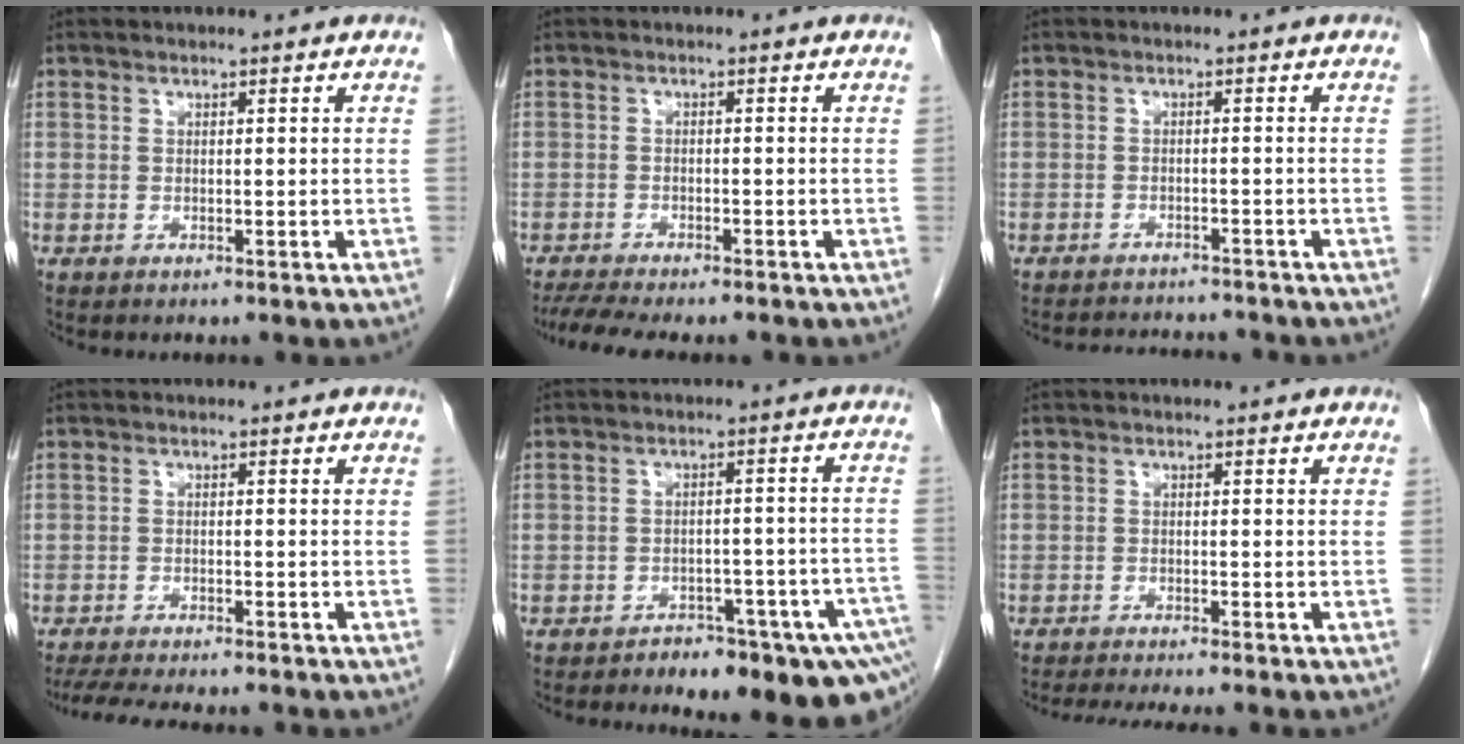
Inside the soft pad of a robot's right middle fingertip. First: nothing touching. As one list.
[{"total": 9.6, "force": [-8.4, 1.4, 4.5], "torque": [-0.065, -0.007, -0.124]}, {"total": 8.4, "force": [-8.0, 1.6, 2.0], "torque": [-0.030, 0.002, -0.101]}, {"total": 11.2, "force": [-9.9, 1.6, 5.1], "torque": [-0.074, -0.014, -0.139]}, {"total": 13.2, "force": [-9.7, 4.2, 7.9], "torque": [-0.051, 0.026, -0.122]}, {"total": 7.5, "force": [-6.7, -0.1, 3.5], "torque": [-0.041, -0.015, -0.103]}]